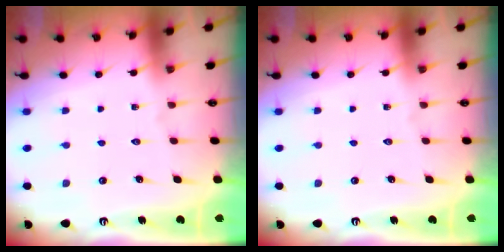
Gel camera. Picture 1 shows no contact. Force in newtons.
{"total": 0.0}